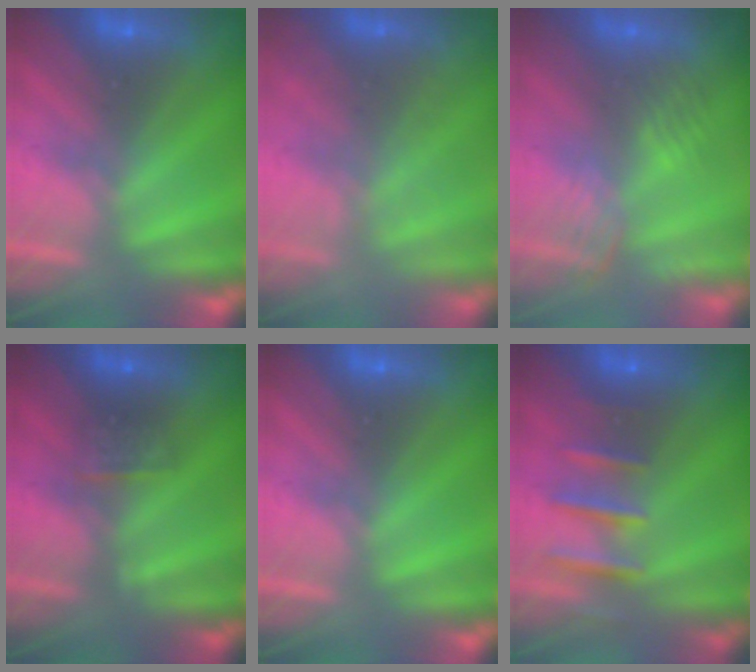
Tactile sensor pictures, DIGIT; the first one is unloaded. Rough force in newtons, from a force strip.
{"total": 1.6}
{"total": 2.5}
{"total": 2.5}
{"total": 0.0}
{"total": 2.5}